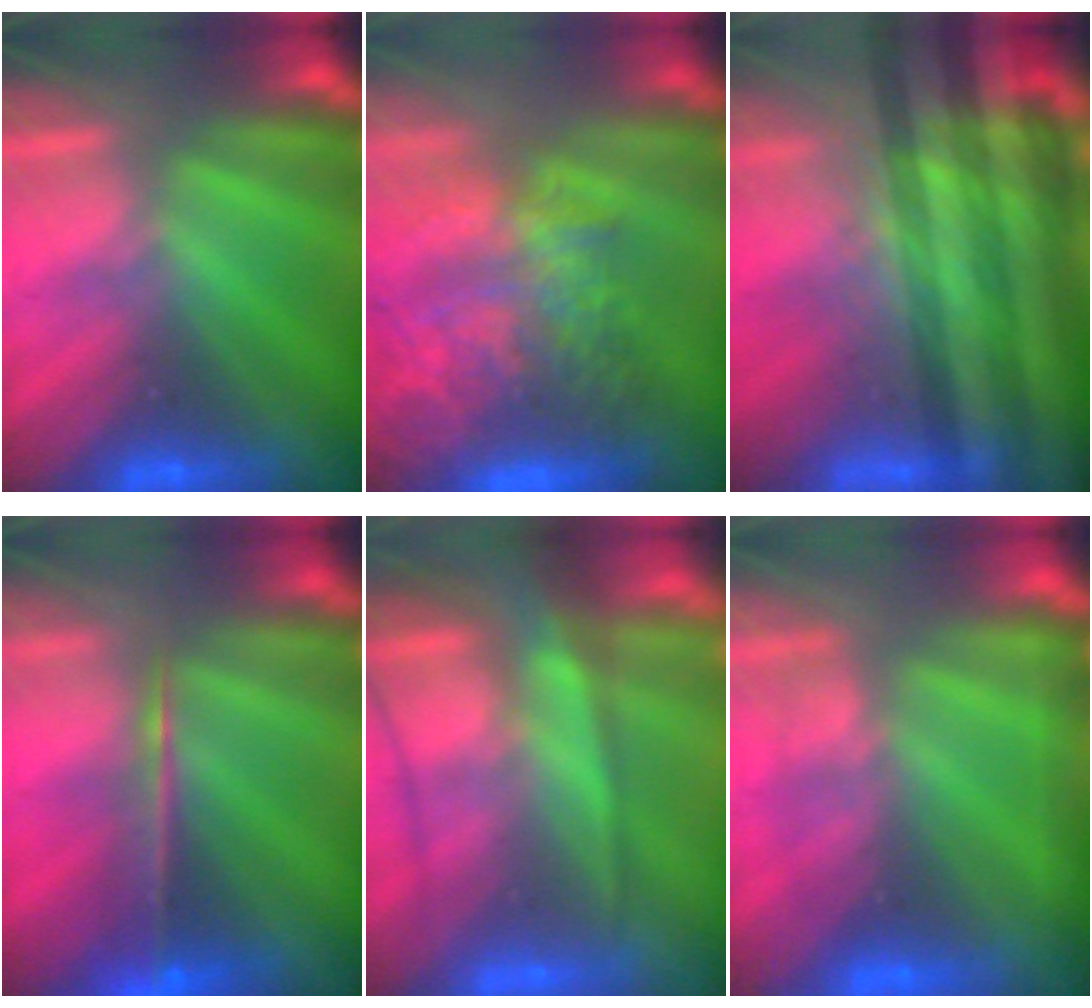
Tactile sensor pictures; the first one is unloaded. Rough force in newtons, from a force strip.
{"total": 9.5}
{"total": 8.3}
{"total": 7.4}
{"total": 6.9}
{"total": 2.2}